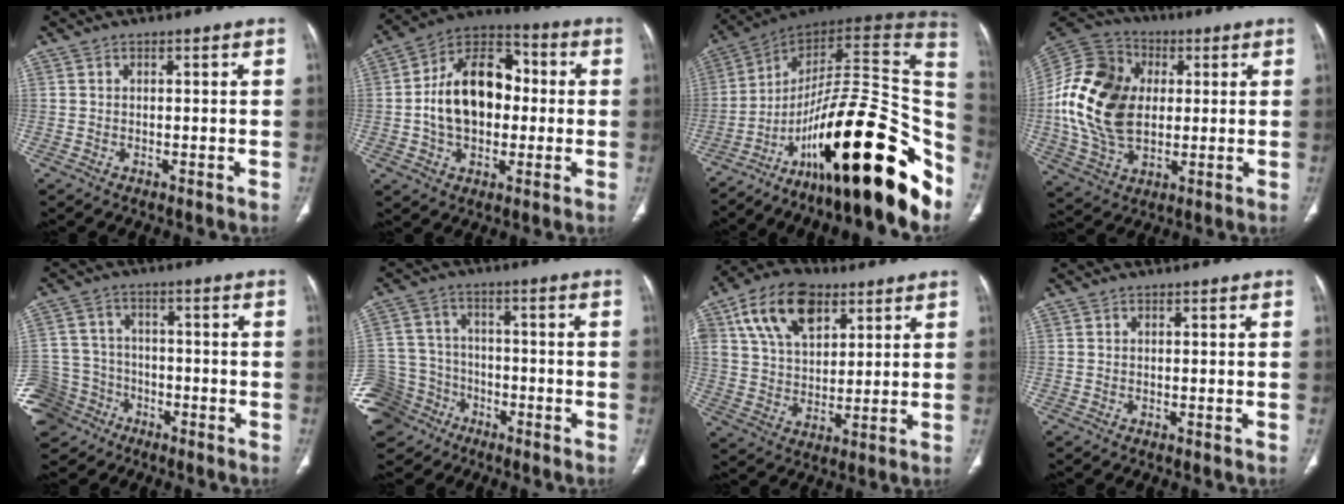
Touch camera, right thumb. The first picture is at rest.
{"total": 17.4, "force": [0.1, 11.8, 12.8], "torque": [-0.185, 0.032, -0.005]}
{"total": 32.5, "force": [-14.8, 9.6, 27.3], "torque": [-0.313, 0.083, -0.228]}
{"total": 21.5, "force": [1.5, 15.2, 15.1], "torque": [-0.295, 0.008, 0.031]}
{"total": 13.3, "force": [-7.6, 10.3, 3.5], "torque": [-0.086, 0.040, -0.131]}
{"total": 14.8, "force": [-8.8, 11.2, 4.2], "torque": [-0.100, 0.045, -0.152]}
{"total": 15.8, "force": [7.4, 9.6, 10.2], "torque": [-0.159, -0.010, 0.133]}
{"total": 0.0}